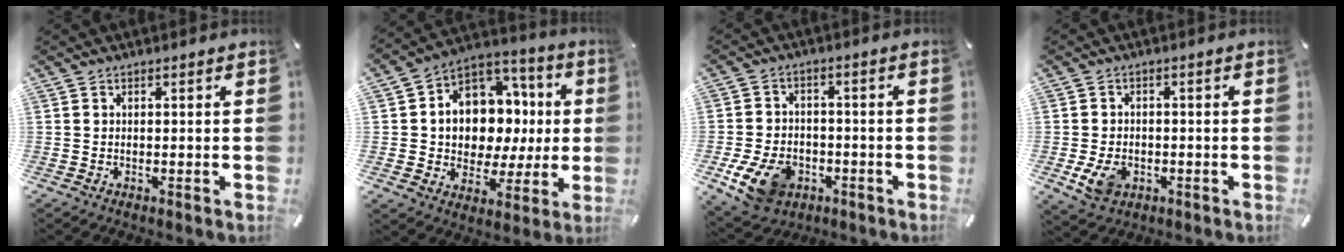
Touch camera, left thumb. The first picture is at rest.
{"total": 12.2, "force": [1.4, 10.9, 5.4], "torque": [-0.080, -0.031, 0.037]}
{"total": 10.9, "force": [-4.4, 8.0, 5.9], "torque": [-0.118, 0.020, -0.079]}
{"total": 6.1, "force": [-1.8, 4.7, 3.5], "torque": [-0.066, -0.003, -0.035]}